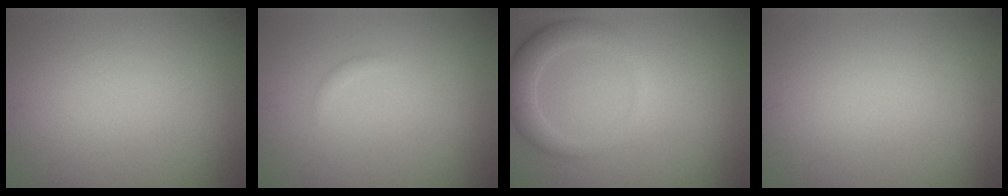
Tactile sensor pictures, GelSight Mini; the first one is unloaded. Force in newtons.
{"total": 0.6, "press": 0.6, "slide": 0.0}
{"total": 2.4, "press": 2.4, "slide": 0.4}
{"total": 0.0}